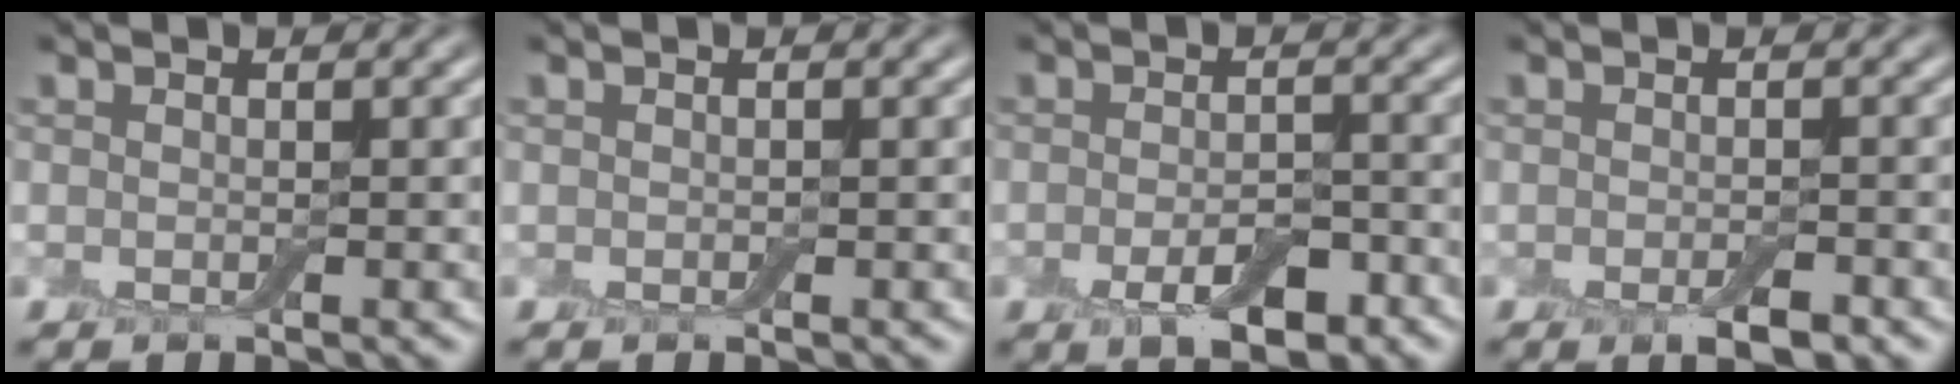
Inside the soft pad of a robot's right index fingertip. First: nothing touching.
{"total": 0.0}
{"total": 4.1, "force": [-1.9, 1.9, 3.1], "torque": [-0.050, -0.004, -0.029]}
{"total": 2.7, "force": [-1.5, 1.0, 2.0], "torque": [-0.031, -0.006, -0.022]}